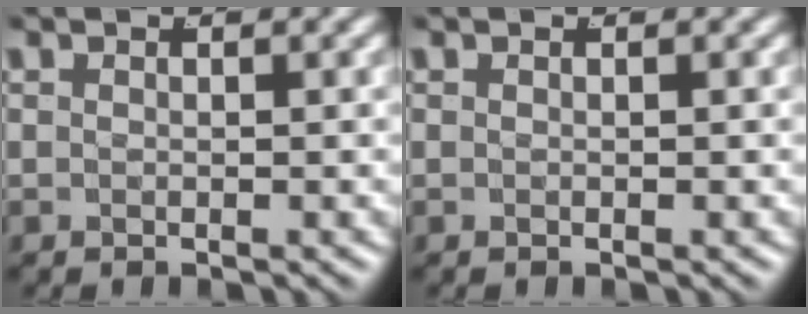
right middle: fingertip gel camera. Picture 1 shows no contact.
{"total": 0.0}